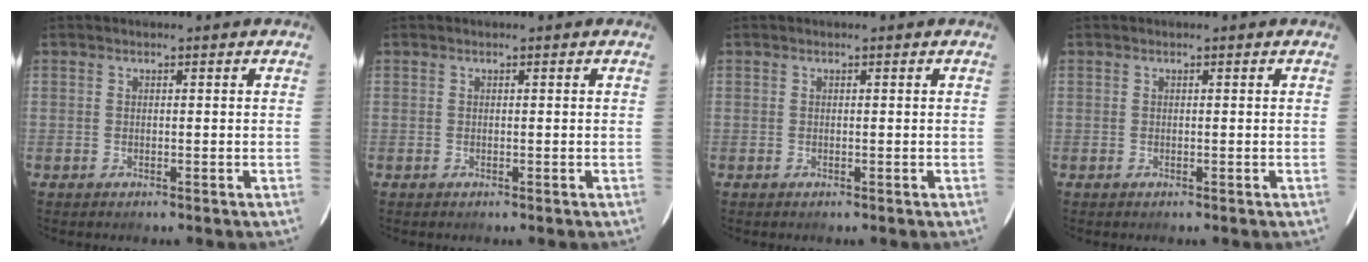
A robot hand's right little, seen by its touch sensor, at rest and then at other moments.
{"total": 0.0}
{"total": 0.0}
{"total": 0.0}